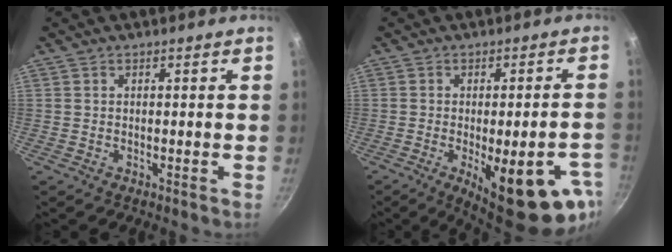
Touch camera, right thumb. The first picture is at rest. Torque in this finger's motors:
{"motor_torque": [1.81, 2.25, 1.15, -0.22, 0.15]}